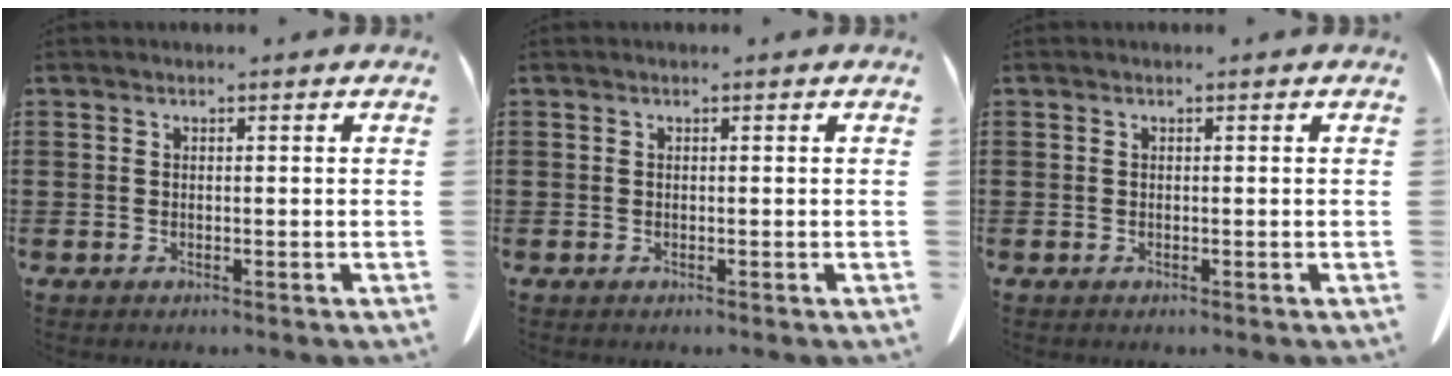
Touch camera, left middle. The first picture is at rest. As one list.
[{"total": 0.0}, {"total": 0.0}]